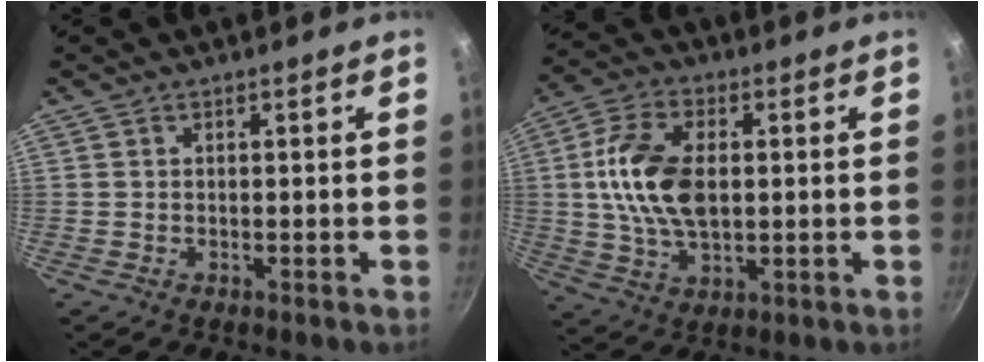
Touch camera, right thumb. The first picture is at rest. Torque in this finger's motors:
{"motor_torque": [1.59, 1.87, 1.66, -0.34, 0.17]}